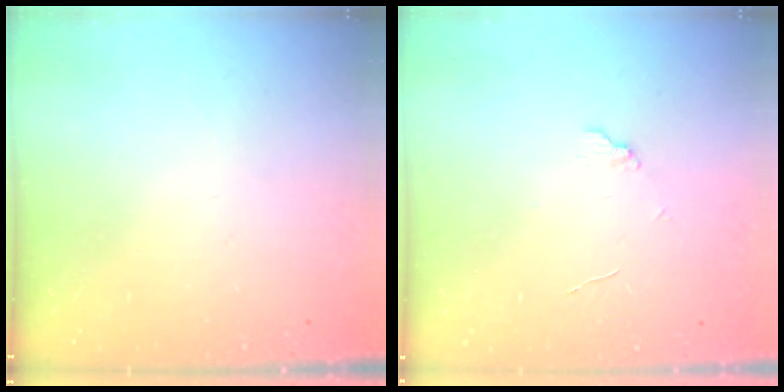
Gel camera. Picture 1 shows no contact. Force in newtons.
{"total": 5.3, "press": 5.3, "slide": 0.4}